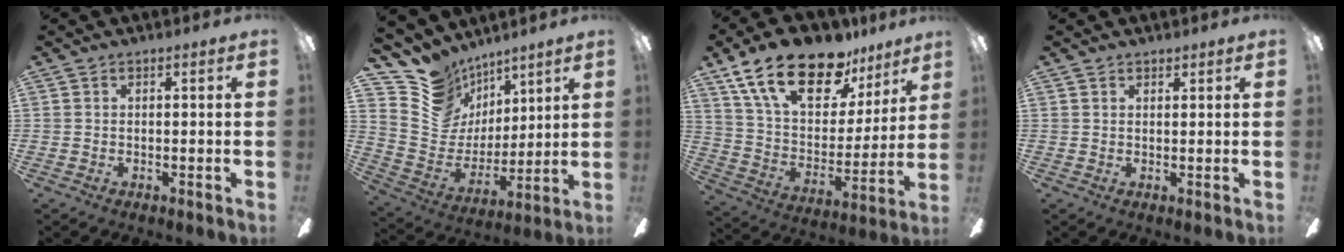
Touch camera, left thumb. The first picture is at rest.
{"total": 13.2, "force": [8.5, 9.6, 2.9], "torque": [-0.088, -0.062, 0.169]}
{"total": 23.2, "force": [15.4, 11.1, 13.3], "torque": [-0.234, -0.088, 0.273]}
{"total": 1.2, "force": [1.1, 0.6, 0.2], "torque": [-0.005, 0.000, 0.020]}